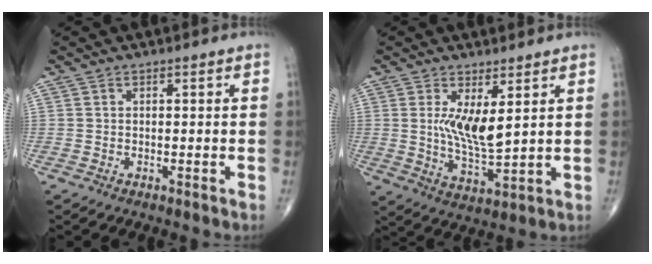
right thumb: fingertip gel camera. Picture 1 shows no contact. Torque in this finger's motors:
{"motor_torque": [1.15, 1.39, 0.30, -0.21, 0.06]}